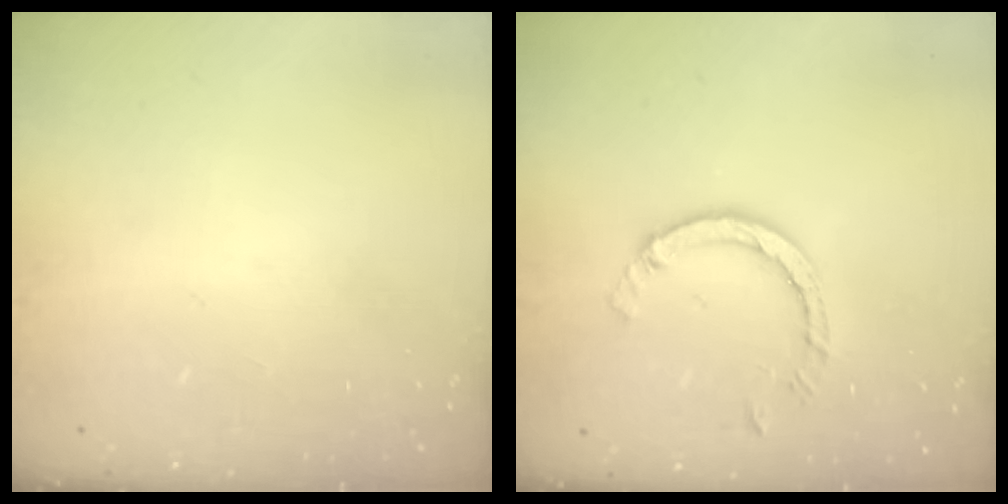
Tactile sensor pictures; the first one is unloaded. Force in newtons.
{"total": 4.8, "press": 4.8, "slide": 0.4}